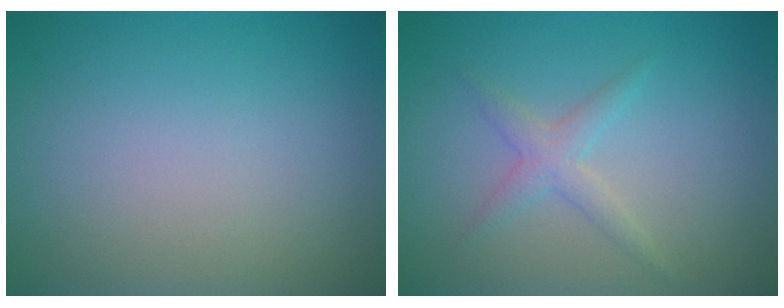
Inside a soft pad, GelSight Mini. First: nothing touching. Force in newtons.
{"total": 1.8, "press": 1.8, "slide": 0.1}